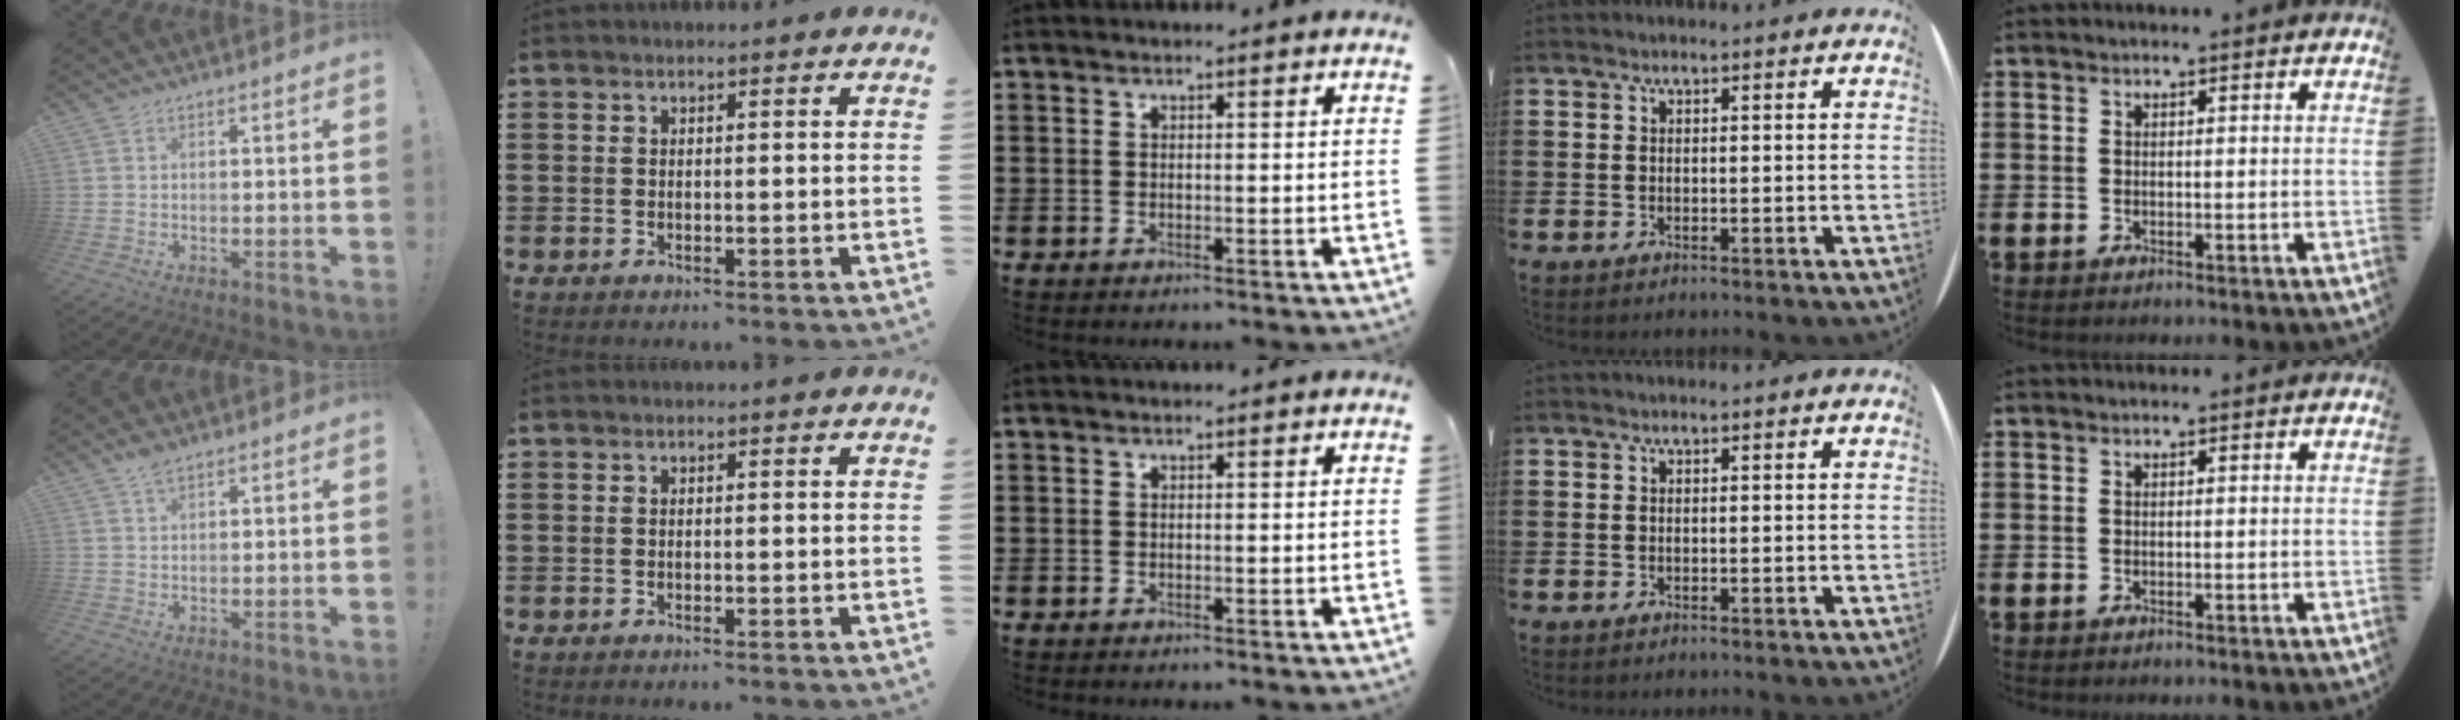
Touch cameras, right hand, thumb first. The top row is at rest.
{"thumb": {"total": 3.3, "force": [2.3, 1.2, 2.1], "torque": [-0.031, -0.010, 0.040]}}